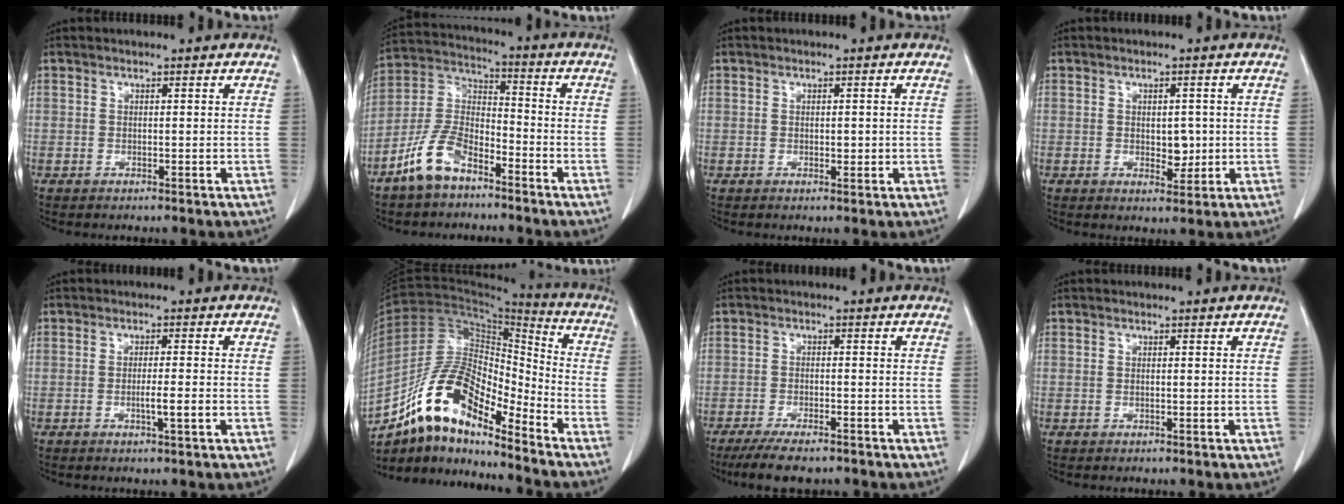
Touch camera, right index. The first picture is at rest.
{"total": 10.1, "force": [-6.9, 4.6, 5.8], "torque": [-0.135, 0.008, -0.139]}
{"total": 1.2, "force": [-0.1, 0.7, 1.0], "torque": [-0.015, 0.000, 0.001]}
{"total": 3.4, "force": [-0.2, 2.0, 2.7], "torque": [-0.037, -0.002, 0.004]}
{"total": 3.1, "force": [-1.0, -0.1, 2.9], "torque": [-0.050, -0.003, -0.017]}
{"total": 13.7, "force": [-10.7, 4.4, 7.4], "torque": [-0.135, 0.043, -0.193]}
{"total": 8.2, "force": [-6.6, 1.8, 4.5], "torque": [-0.070, -0.014, -0.104]}
{"total": 0.0}